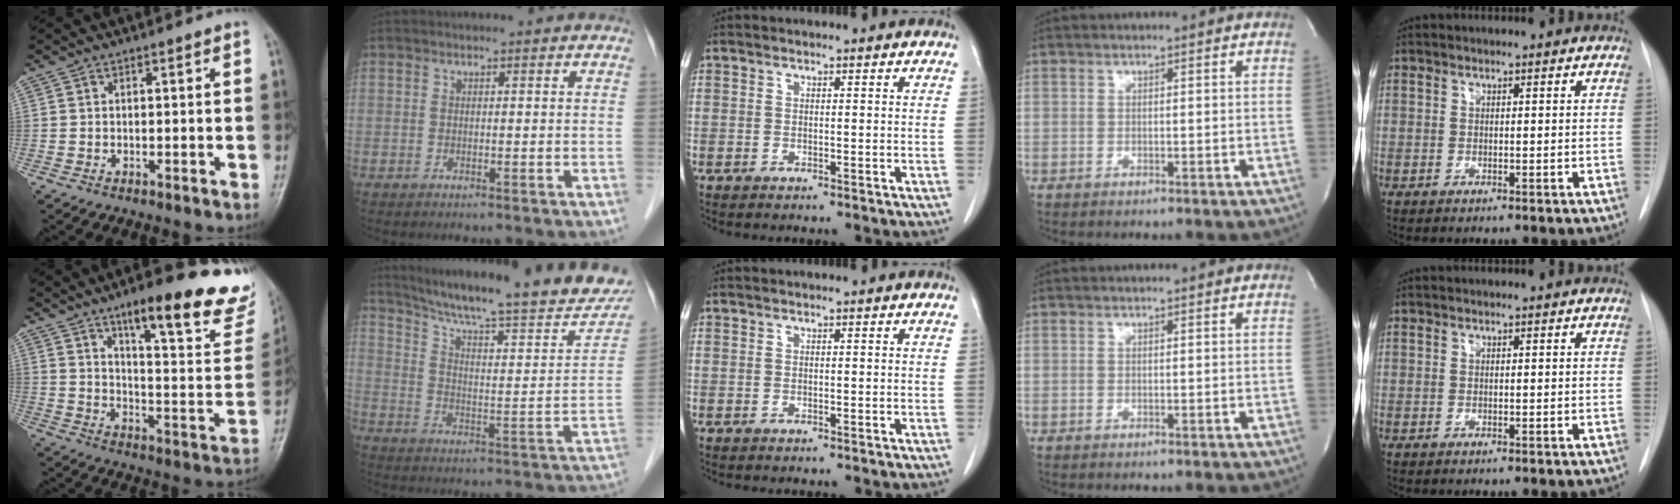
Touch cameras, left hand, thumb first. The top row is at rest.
{"thumb": {"total": 23.6, "force": [16.4, 5.6, 16.0], "torque": [-0.177, -0.077, 0.225]}, "index": {"total": 25.3, "force": [21.1, 3.4, 13.6], "torque": [-0.210, -0.022, 0.286]}}